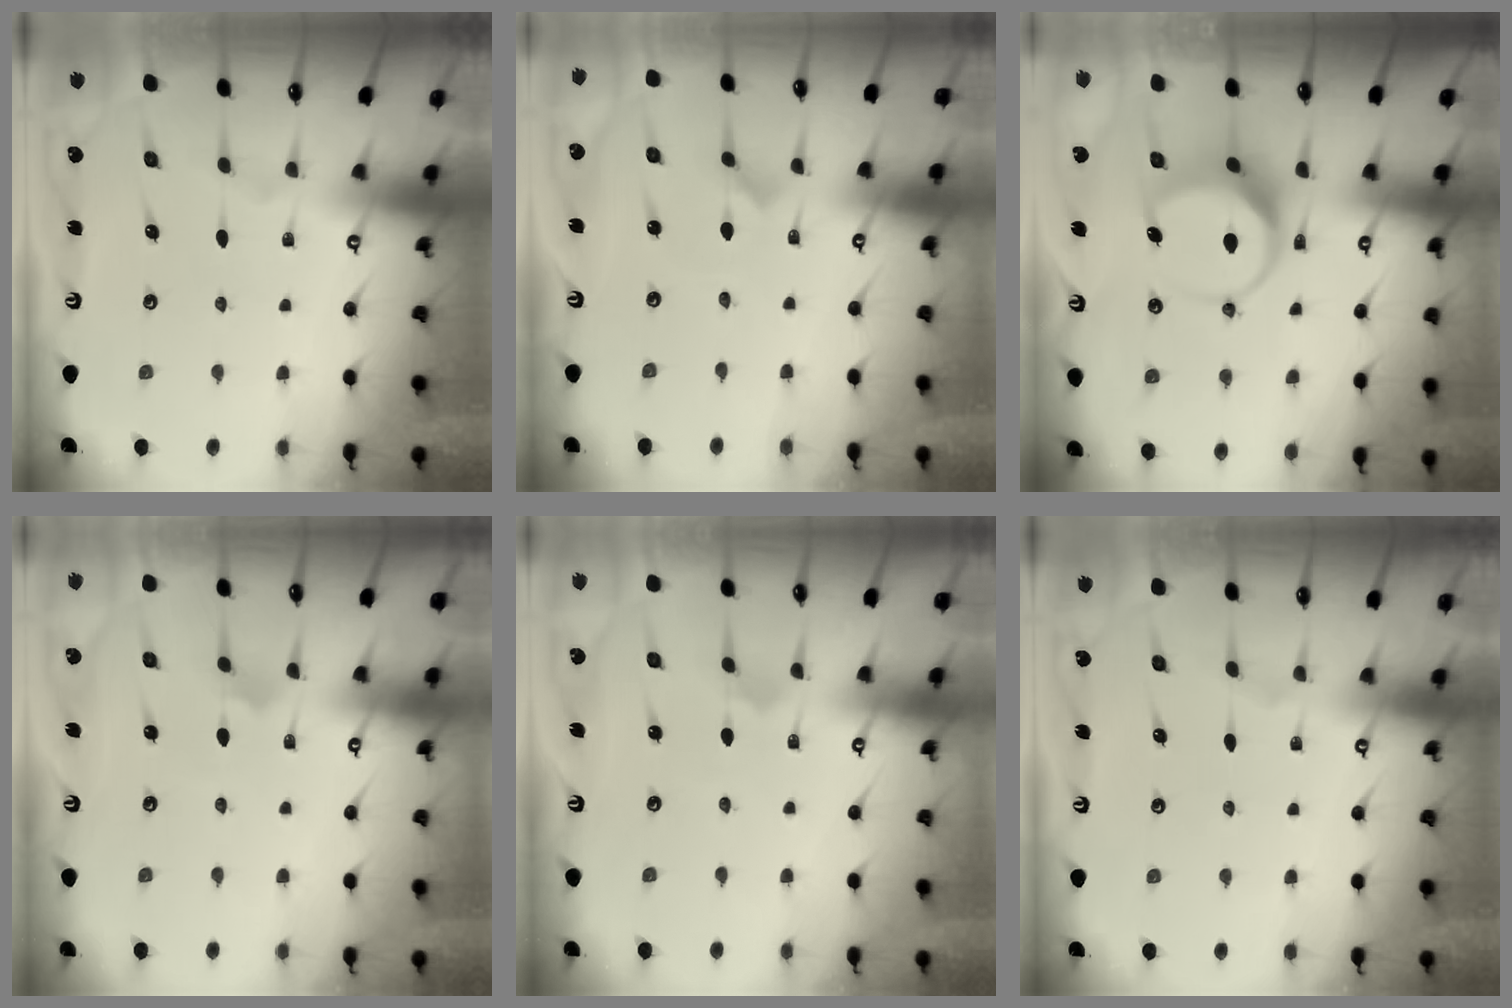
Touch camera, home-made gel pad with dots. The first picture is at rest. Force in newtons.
{"total": 0.0}
{"total": 8.5, "press": 8.4, "slide": 0.9}
{"total": 2.2, "press": 2.2, "slide": 0.1}
{"total": 0.6, "press": 0.6, "slide": 0.0}
{"total": 0.0}